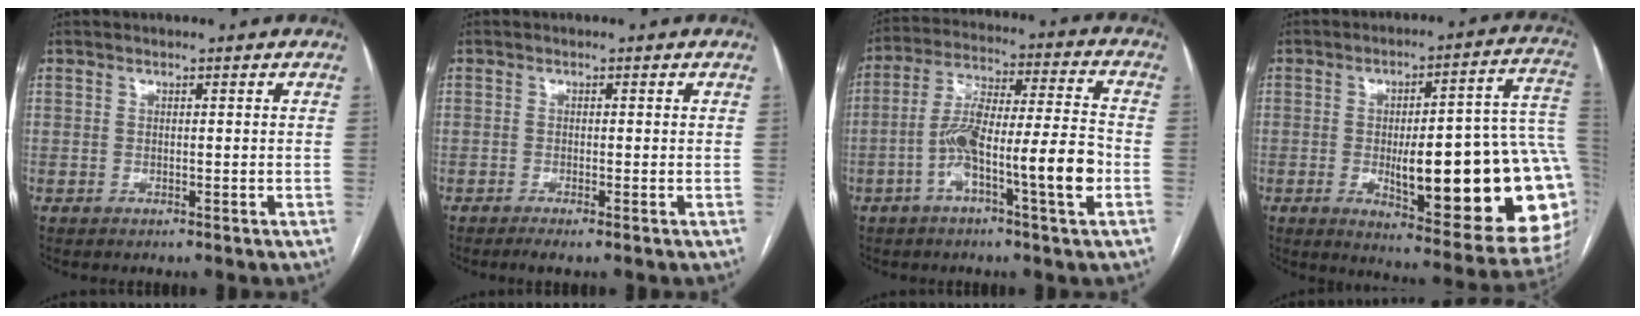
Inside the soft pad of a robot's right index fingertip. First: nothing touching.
{"total": 1.8, "force": [-1.0, 0.0, 1.4], "torque": [-0.027, -0.004, -0.019]}
{"total": 13.7, "force": [-4.3, 1.2, 13.0], "torque": [-0.229, 0.018, -0.076]}
{"total": 27.5, "force": [-3.2, 5.6, 26.8], "torque": [-0.257, 0.011, -0.033]}